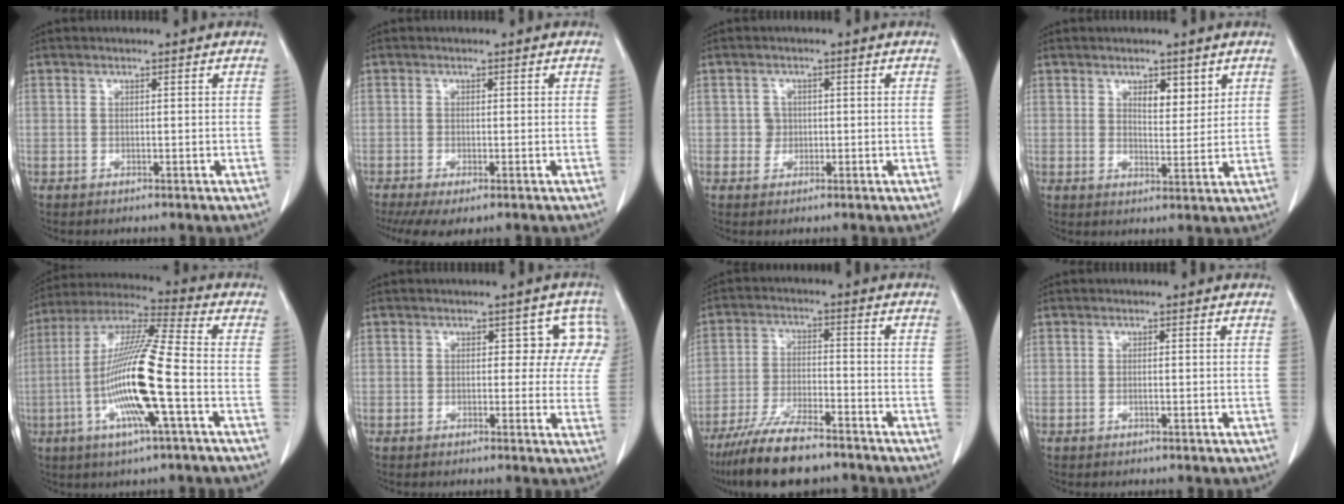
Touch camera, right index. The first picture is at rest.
{"total": 5.3, "force": [-3.2, 1.7, 3.9], "torque": [-0.065, -0.014, -0.054]}
{"total": 2.0, "force": [-0.1, 2.0, 0.1], "torque": [0.005, 0.007, -0.003]}
{"total": 3.9, "force": [2.2, 1.7, 2.7], "torque": [-0.040, -0.006, 0.037]}
{"total": 15.9, "force": [-4.0, 0.4, 15.4], "torque": [-0.308, -0.006, -0.083]}
{"total": 5.4, "force": [1.7, 3.5, 3.8], "torque": [-0.010, 0.020, 0.010]}
{"total": 11.6, "force": [-9.4, 2.3, 6.3], "torque": [-0.113, -0.026, -0.161]}
{"total": 0.5, "force": [-0.1, 0.1, 0.5], "torque": [-0.007, 0.000, -0.002]}